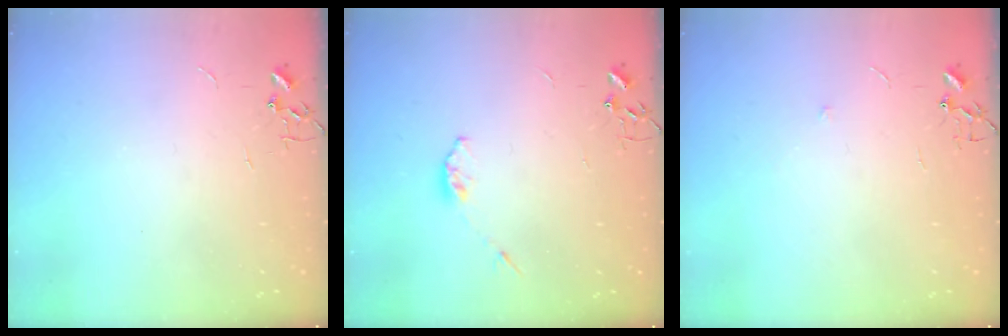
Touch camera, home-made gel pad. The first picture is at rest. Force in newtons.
{"total": 3.6, "press": 3.5, "slide": 0.6}
{"total": 4.5, "press": 4.0, "slide": 2.2}